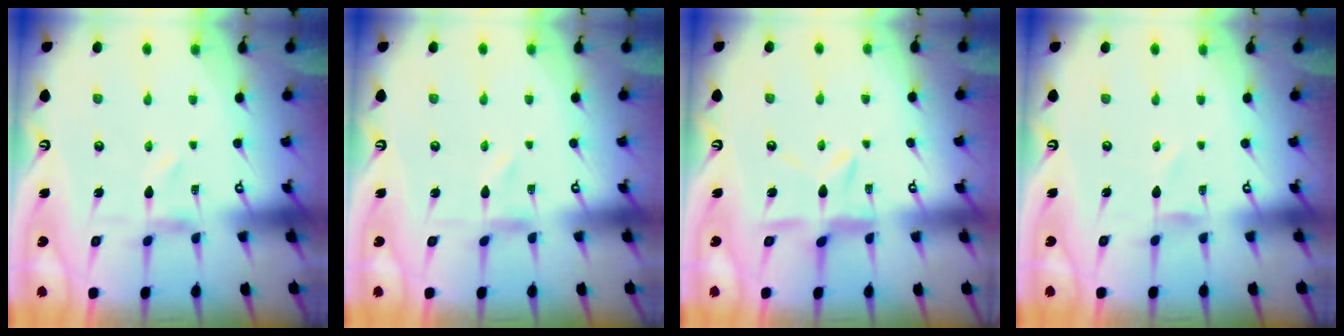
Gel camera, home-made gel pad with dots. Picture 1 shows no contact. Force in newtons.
{"total": 0.0}
{"total": 8.9, "press": 8.9, "slide": 0.6}
{"total": 0.6, "press": 0.6, "slide": 0.1}